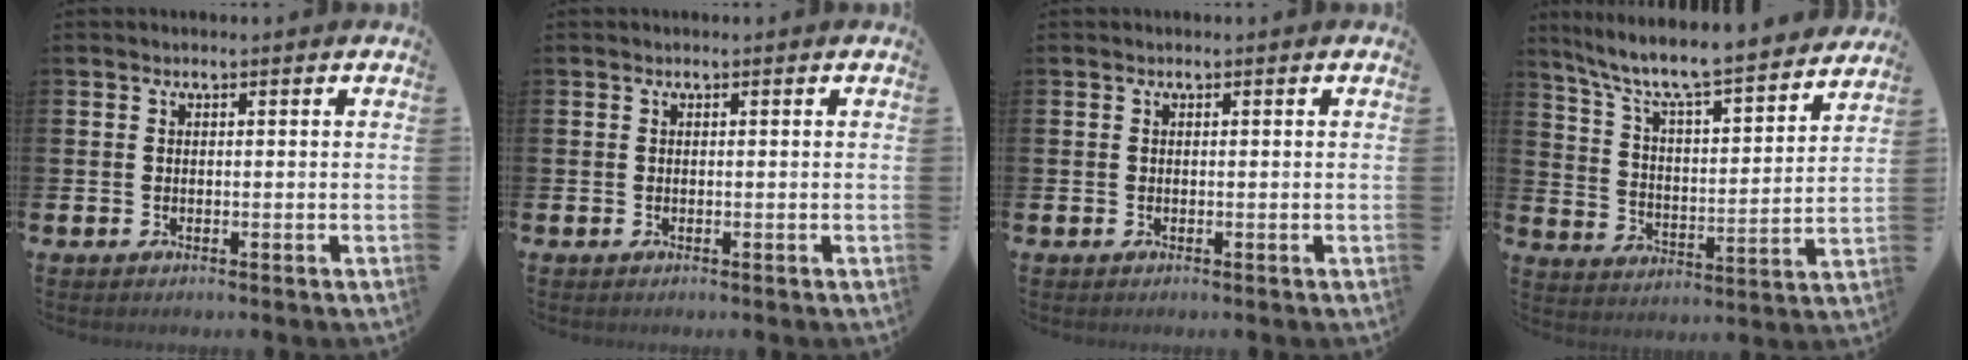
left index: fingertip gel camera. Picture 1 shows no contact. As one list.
[{"total": 0.0}, {"total": 0.0}, {"total": 8.6, "force": [7.8, 0.9, 3.5], "torque": [-0.097, -0.062, 0.127]}]